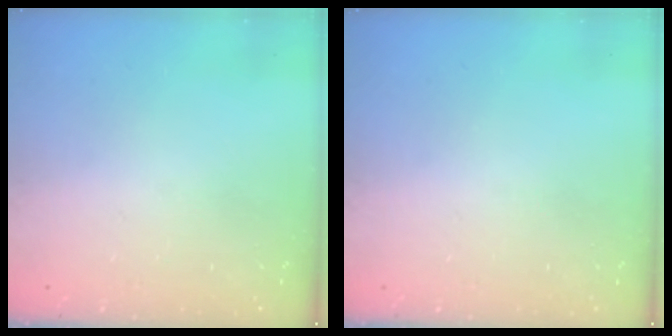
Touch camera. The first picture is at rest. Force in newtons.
{"total": 0.0}